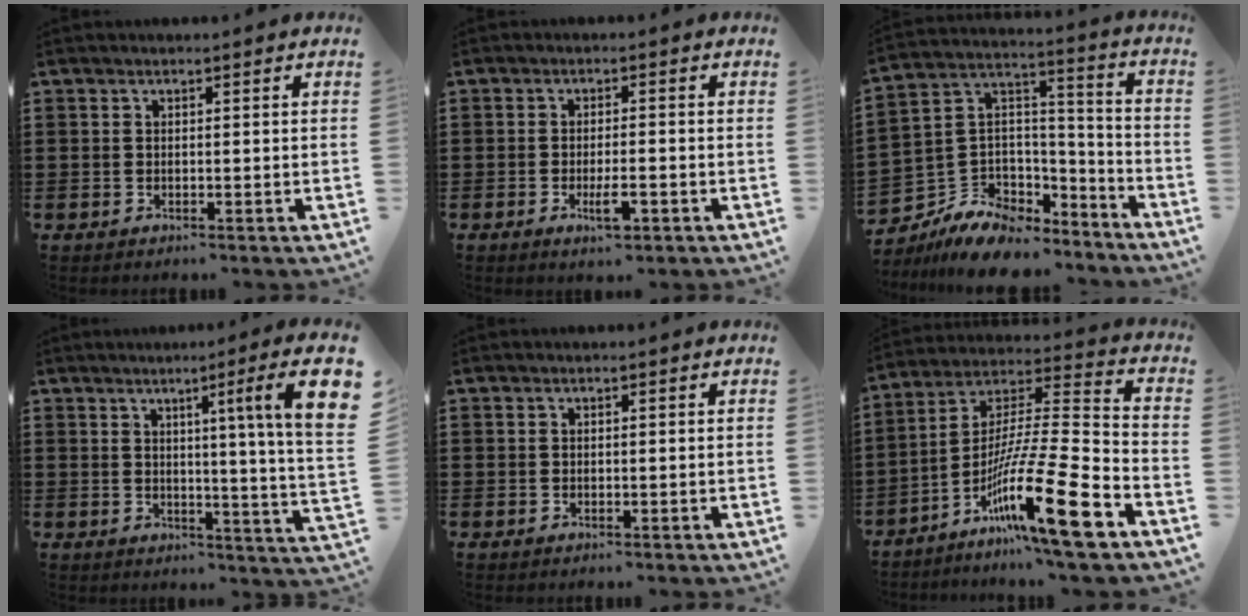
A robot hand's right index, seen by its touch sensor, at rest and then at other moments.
{"total": 3.7, "force": [-1.6, 1.1, 3.2], "torque": [-0.058, 0.000, -0.030]}
{"total": 8.8, "force": [-6.8, 5.2, 1.9], "torque": [-0.056, 0.010, -0.129]}
{"total": 8.8, "force": [3.4, -0.8, 8.0], "torque": [-0.130, -0.031, 0.043]}
{"total": 0.0}
{"total": 18.3, "force": [-10.0, 2.0, 15.2], "torque": [-0.280, 0.006, -0.176]}